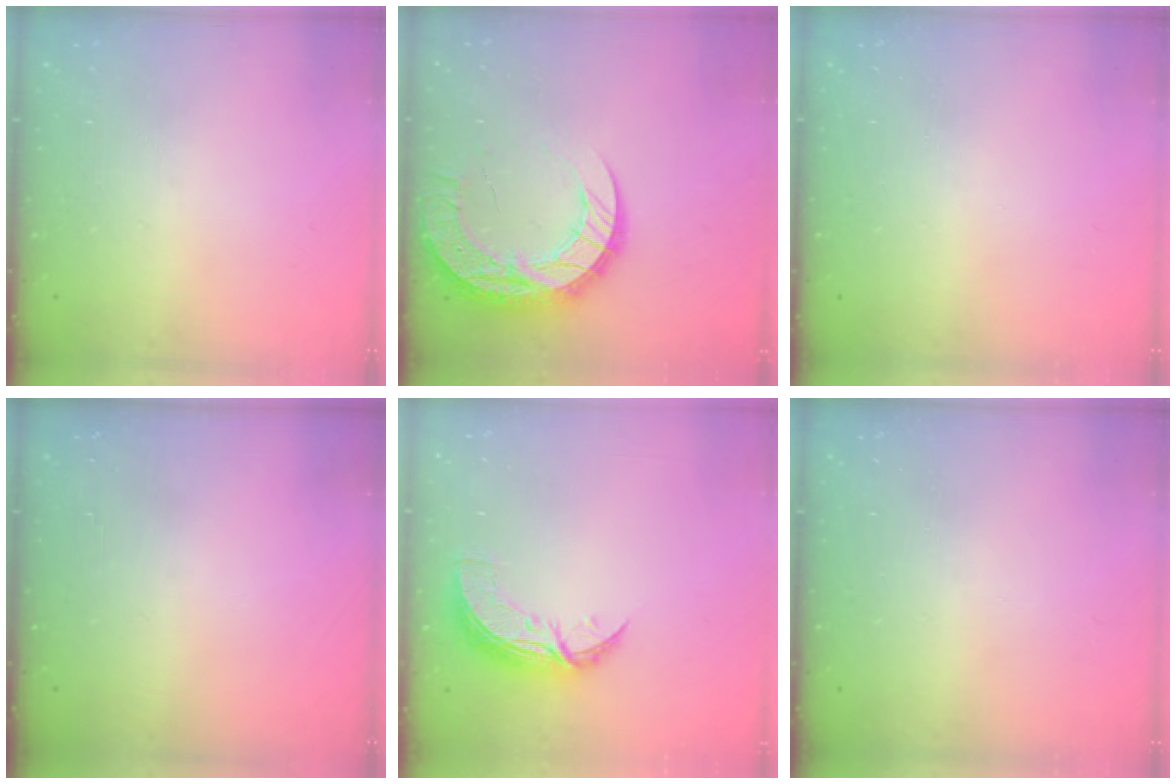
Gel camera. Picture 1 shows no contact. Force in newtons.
{"total": 15.4, "press": 15.4, "slide": 1.1}
{"total": 0.0}
{"total": 0.0}
{"total": 8.6, "press": 8.6, "slide": 0.1}
{"total": 0.0}